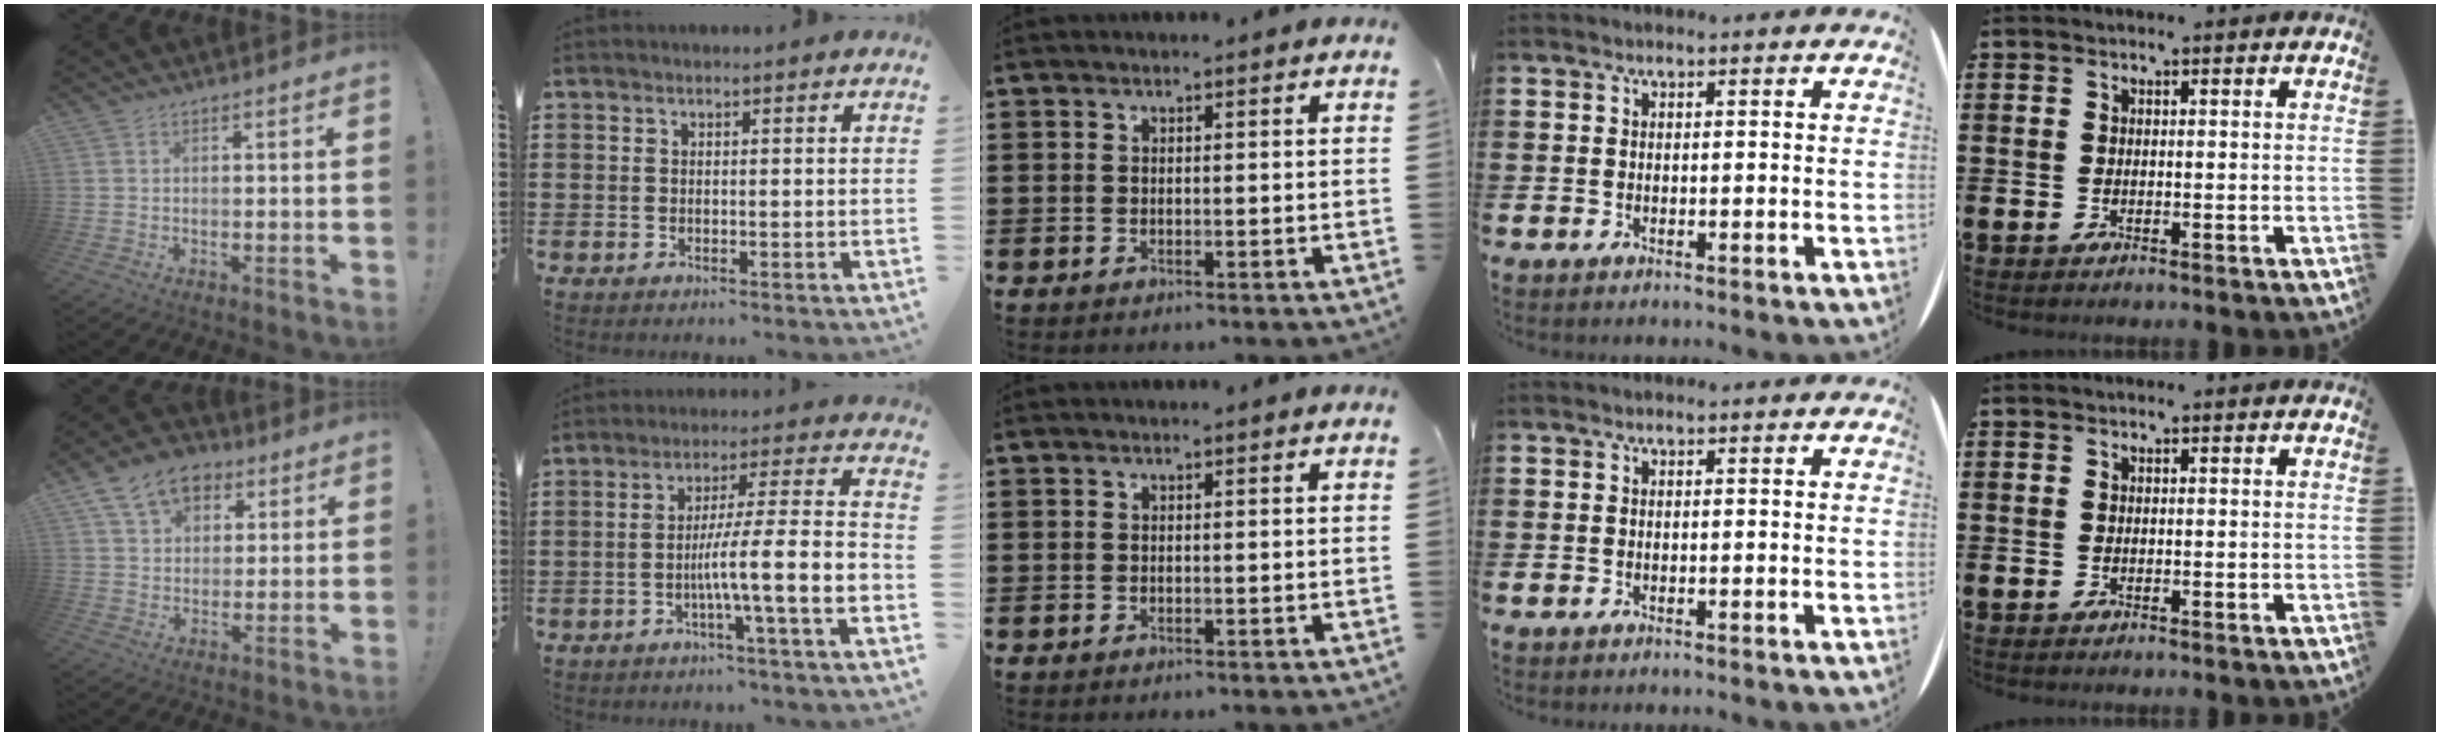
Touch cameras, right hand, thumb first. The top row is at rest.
{"thumb": {"total": 12.4, "force": [6.3, 8.9, 6.0], "torque": [-0.092, -0.022, 0.123]}, "index": {"total": 8.8, "force": [-3.2, 0.2, 8.2], "torque": [-0.143, -0.013, -0.064]}}